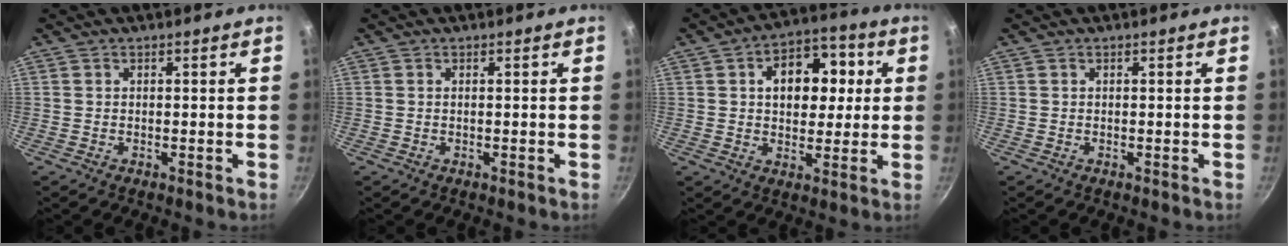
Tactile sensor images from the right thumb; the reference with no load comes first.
{"total": 0.0}
{"total": 13.3, "force": [2.8, 9.1, 9.3], "torque": [-0.092, 0.013, 0.031]}
{"total": 0.0}